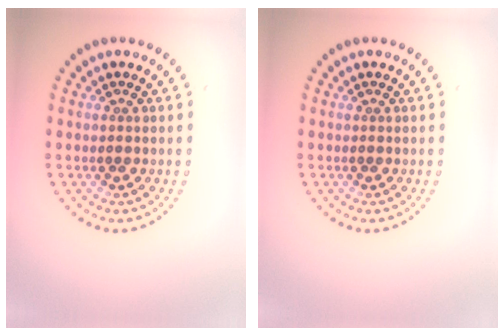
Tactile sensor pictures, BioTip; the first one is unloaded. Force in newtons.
{"total": 0.0}